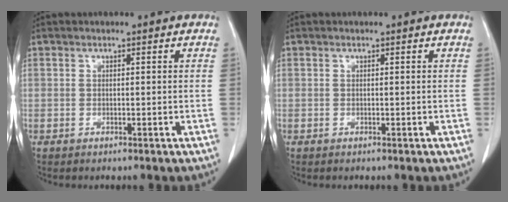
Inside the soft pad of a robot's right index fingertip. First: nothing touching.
{"total": 0.0}